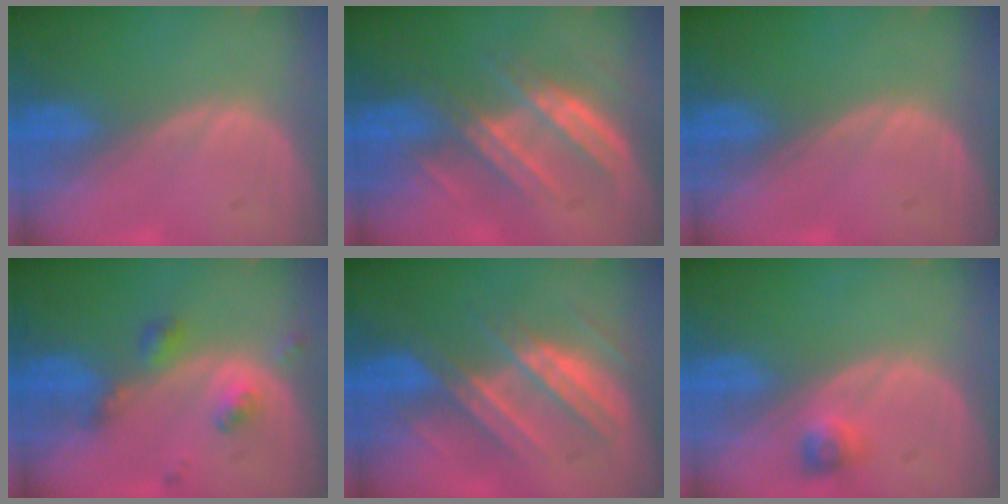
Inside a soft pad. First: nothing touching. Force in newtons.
{"total": 6.8, "press": 6.8, "slide": 0.9}
{"total": 0.0}
{"total": 5.1, "press": 4.5, "slide": 2.5}
{"total": 7.2, "press": 7.1, "slide": 0.9}
{"total": 2.3, "press": 2.2, "slide": 0.3}